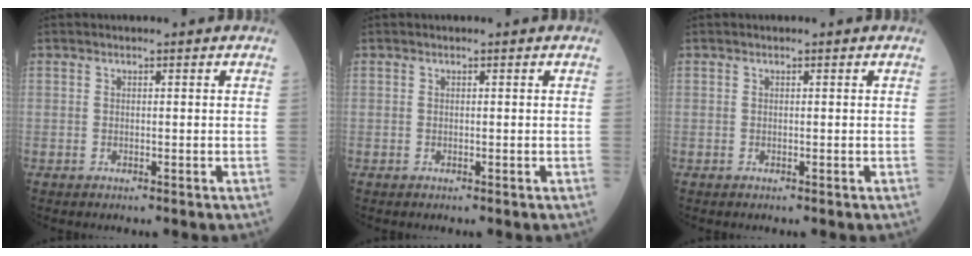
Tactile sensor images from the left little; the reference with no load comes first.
{"total": 0.0}
{"total": 0.0}